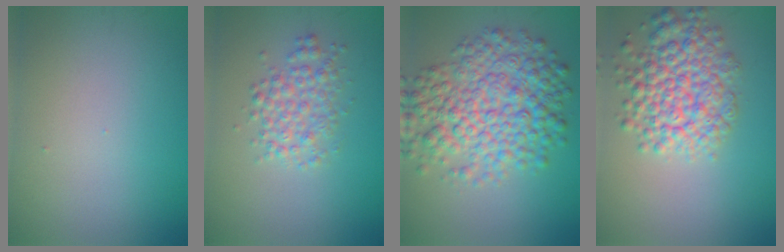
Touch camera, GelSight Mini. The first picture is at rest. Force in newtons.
{"total": 3.0, "press": 3.0, "slide": 0.1}
{"total": 8.5, "press": 8.5, "slide": 0.1}
{"total": 6.5, "press": 6.5, "slide": 0.2}